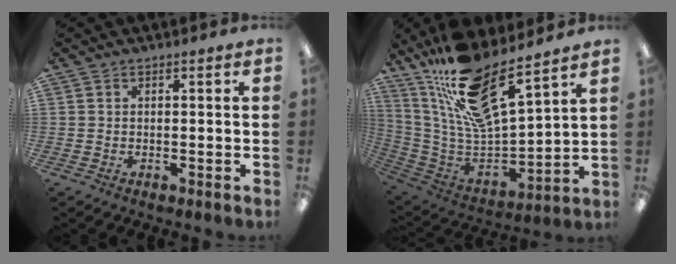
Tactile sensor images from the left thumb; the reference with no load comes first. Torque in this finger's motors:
{"motor_torque": [0.91, 0.27, 1.14, -1.63, 0.20]}